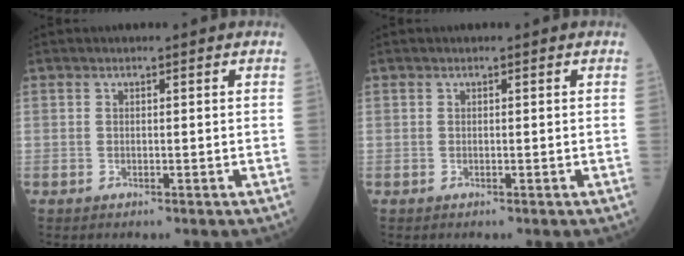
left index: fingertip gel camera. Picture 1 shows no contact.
{"total": 0.0}